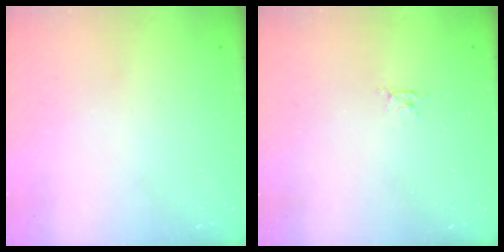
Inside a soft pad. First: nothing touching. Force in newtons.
{"total": 2.8, "press": 2.8, "slide": 0.4}